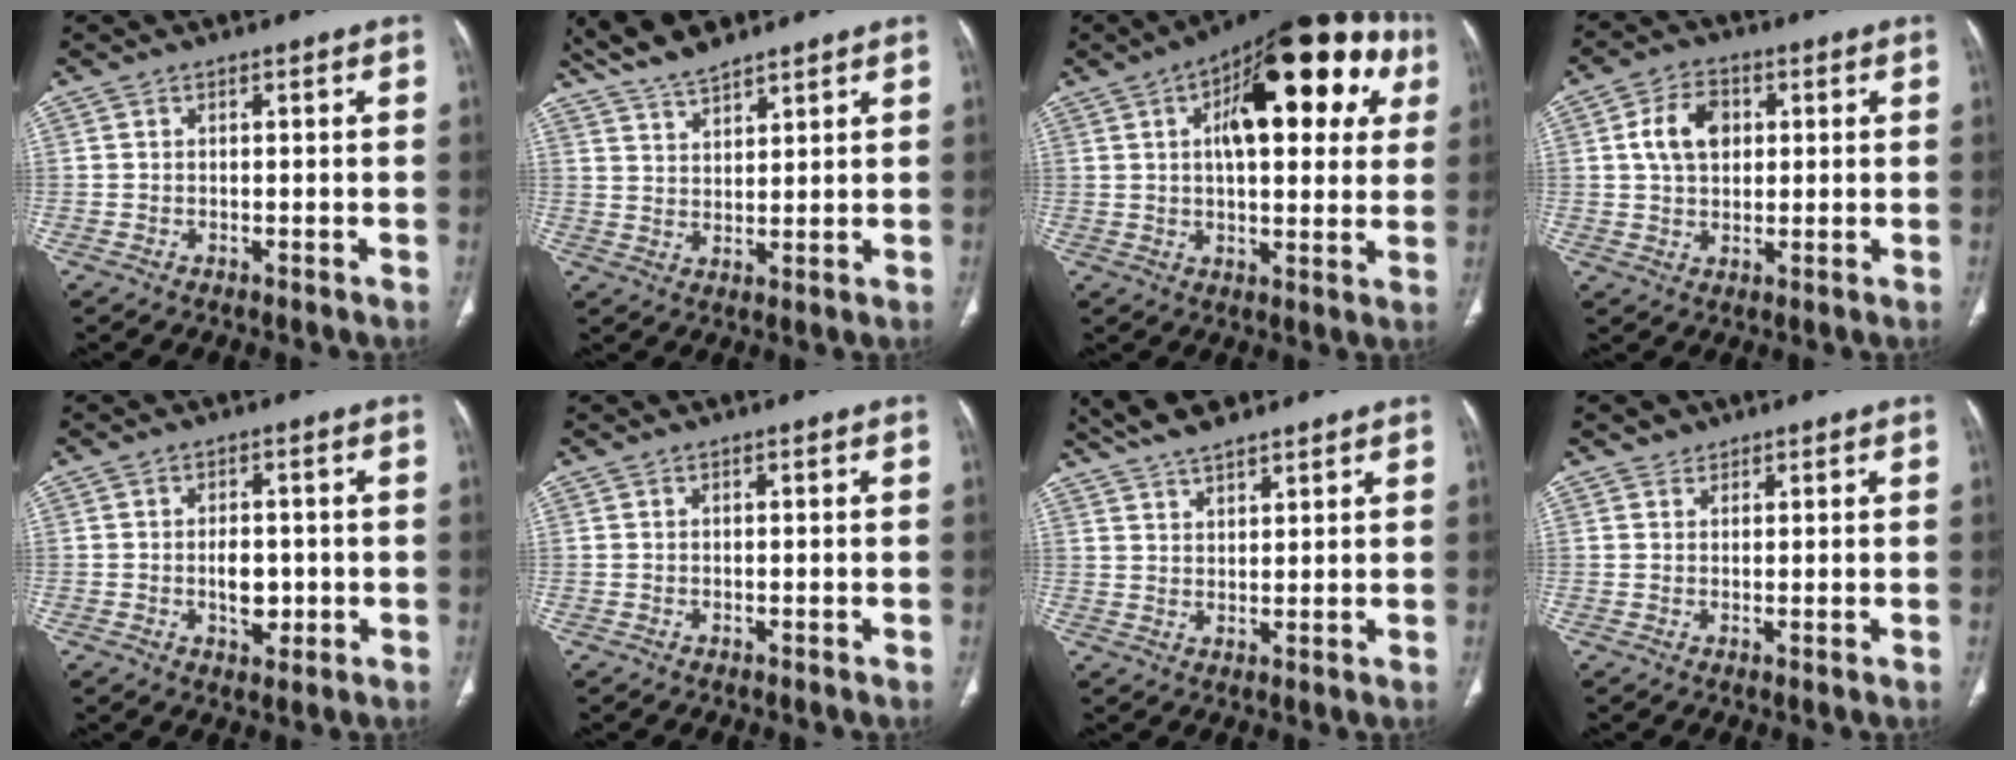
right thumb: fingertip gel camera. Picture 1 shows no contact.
{"total": 8.6, "force": [7.4, 2.1, 3.9], "torque": [-0.066, -0.025, 0.143]}
{"total": 24.4, "force": [7.8, 10.6, 20.5], "torque": [-0.254, 0.018, 0.105]}
{"total": 8.2, "force": [1.8, 5.8, 5.5], "torque": [-0.081, 0.004, 0.030]}
{"total": 4.8, "force": [-0.6, 3.1, 3.6], "torque": [-0.041, 0.002, -0.003]}
{"total": 0.0}
{"total": 8.7, "force": [7.2, 2.4, 4.1], "torque": [-0.066, -0.013, 0.134]}
{"total": 1.6, "force": [1.2, 1.1, 0.1], "torque": [0.009, -0.008, 0.015]}